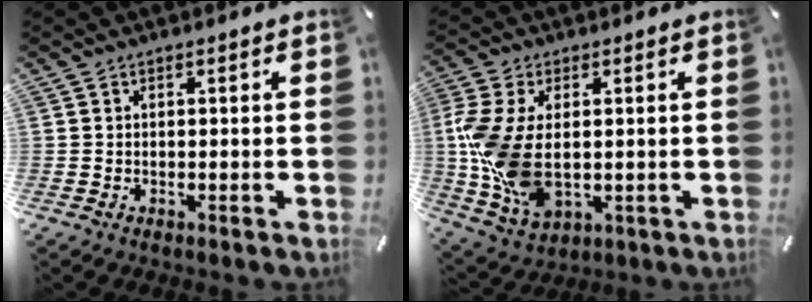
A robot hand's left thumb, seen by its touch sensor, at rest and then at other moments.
{"total": 12.9, "force": [0.2, 8.1, 10.0], "torque": [-0.242, -0.010, 0.007]}